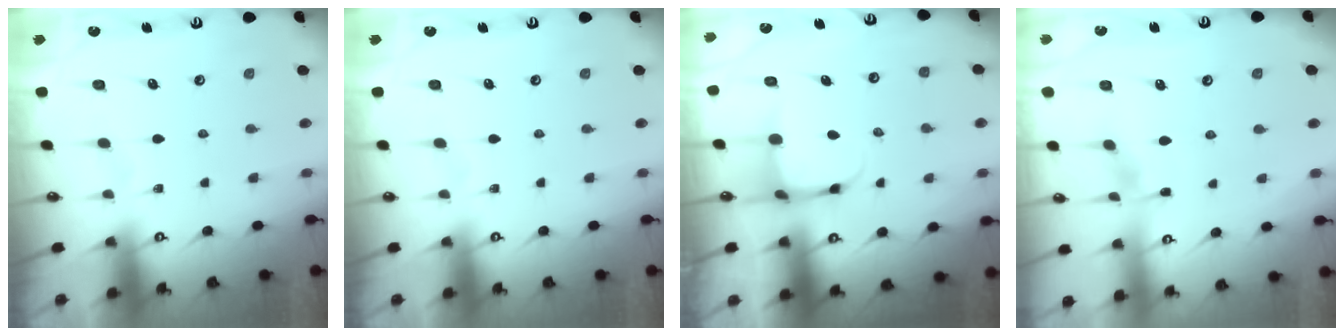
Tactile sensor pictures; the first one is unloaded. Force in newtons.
{"total": 0.0}
{"total": 4.0, "press": 3.8, "slide": 1.2}
{"total": 3.0, "press": 2.9, "slide": 0.4}